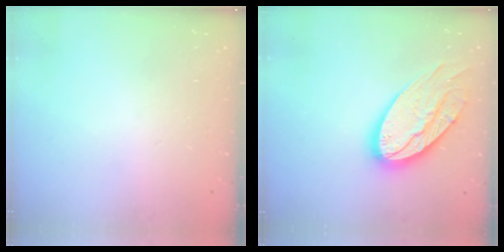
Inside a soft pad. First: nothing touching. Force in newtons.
{"total": 19.7, "press": 19.6, "slide": 2.0}